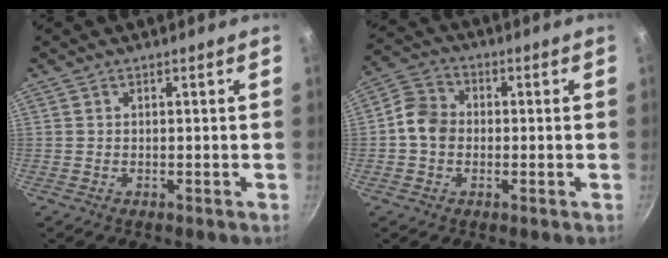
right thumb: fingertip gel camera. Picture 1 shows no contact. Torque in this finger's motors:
{"motor_torque": [0.02, 0.17, 0.57, -0.45, 0.06]}